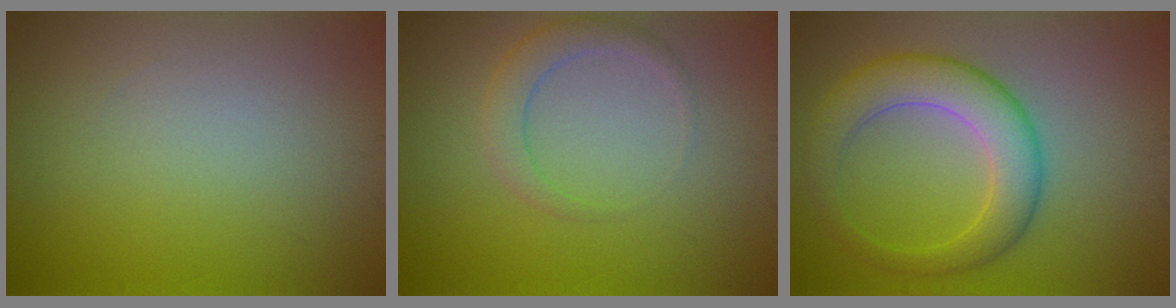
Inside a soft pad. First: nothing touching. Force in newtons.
{"total": 2.3, "press": 2.3, "slide": 0.1}
{"total": 5.9, "press": 5.9, "slide": 0.2}